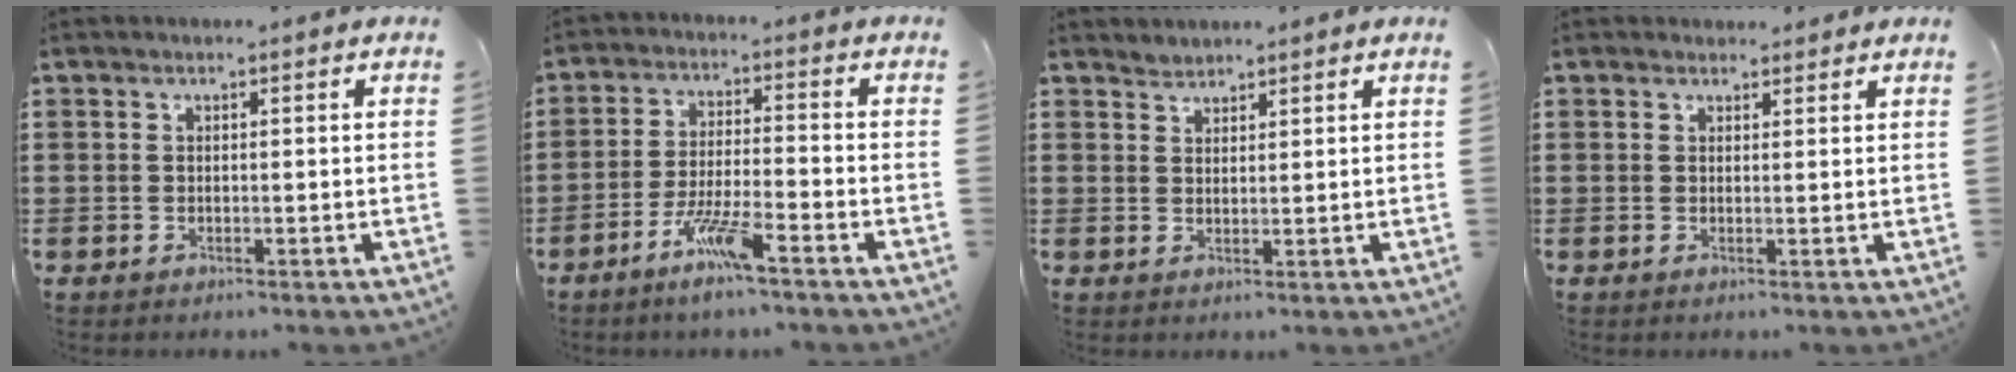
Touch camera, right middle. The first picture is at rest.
{"total": 6.7, "force": [-4.5, 0.4, 5.0], "torque": [-0.105, -0.010, -0.085]}
{"total": 1.6, "force": [1.6, 0.0, -0.5], "torque": [0.004, 0.001, 0.032]}
{"total": 1.4, "force": [1.4, 0.2, -0.1], "torque": [0.007, -0.002, 0.026]}